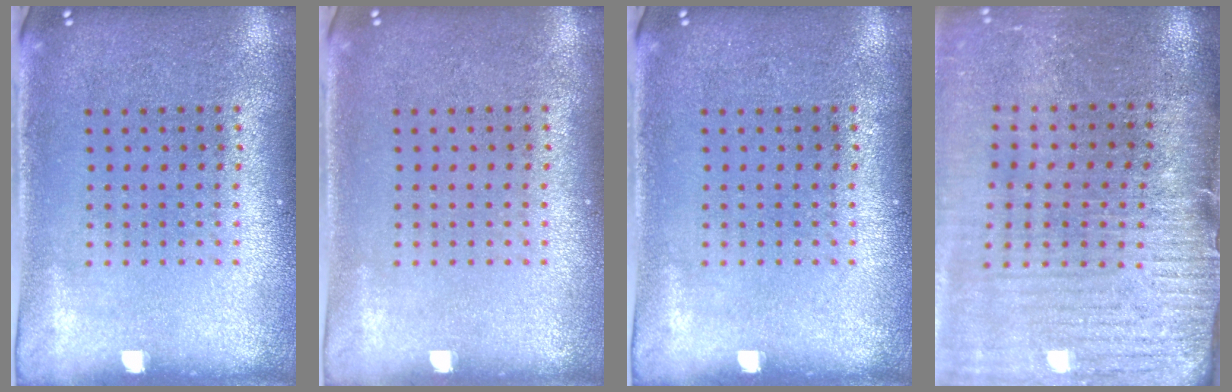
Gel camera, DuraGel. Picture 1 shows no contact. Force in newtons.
{"total": 0.0}
{"total": 0.0}
{"total": 3.8, "press": 3.3, "slide": 1.9}